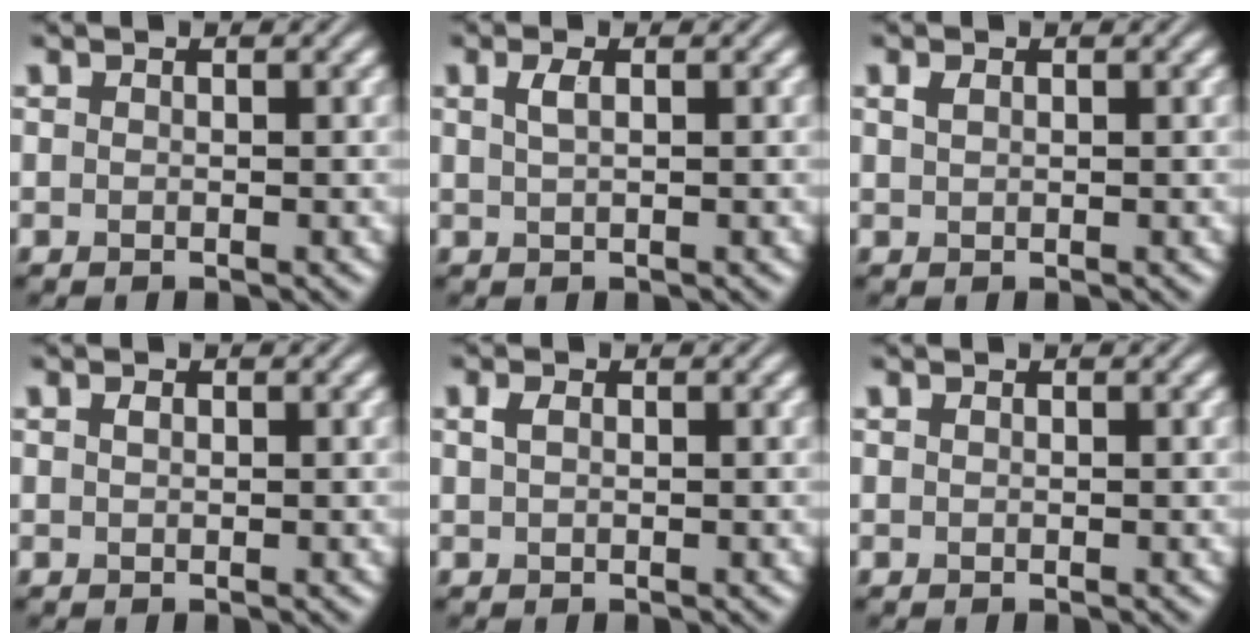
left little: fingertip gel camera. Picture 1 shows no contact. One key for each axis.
{"total": 1.4, "fx": 0.5, "fy": 0.5, "fz": 1.2, "tx": -0.024, "ty": 0.004, "tz": 0.010}
{"total": 0.7, "fx": 0.4, "fy": 0.4, "fz": 0.5, "tx": -0.015, "ty": 0.002, "tz": 0.010}
{"total": 0.6, "fx": 0.3, "fy": 0.3, "fz": 0.4, "tx": -0.009, "ty": 0.003, "tz": 0.005}
{"total": 1.0, "fx": 0.3, "fy": 0.6, "fz": 0.7, "tx": -0.018, "ty": 0.003, "tz": 0.005}
{"total": 0.0}